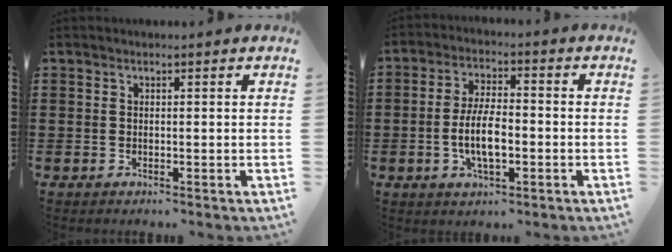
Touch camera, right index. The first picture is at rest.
{"total": 7.1, "force": [-1.4, 2.8, 6.3], "torque": [-0.136, 0.000, -0.032]}